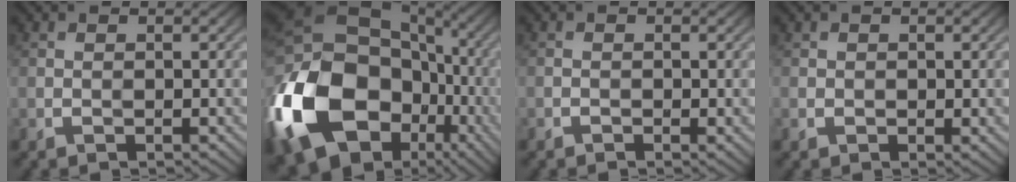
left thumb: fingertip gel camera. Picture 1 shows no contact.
{"total": 21.5, "force": [-6.0, 16.3, 12.6], "torque": [-0.337, -0.012, -0.108]}
{"total": 0.6, "force": [-0.3, 0.3, 0.5], "torque": [-0.006, 0.001, -0.005]}
{"total": 1.1, "force": [0.0, 0.9, 0.6], "torque": [-0.008, -0.003, 0.002]}